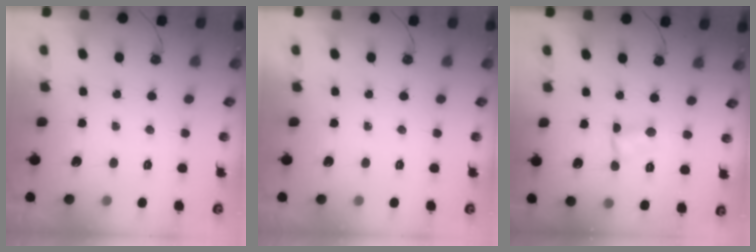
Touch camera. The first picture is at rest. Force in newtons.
{"total": 0.0}
{"total": 1.6, "press": 1.6, "slide": 0.3}